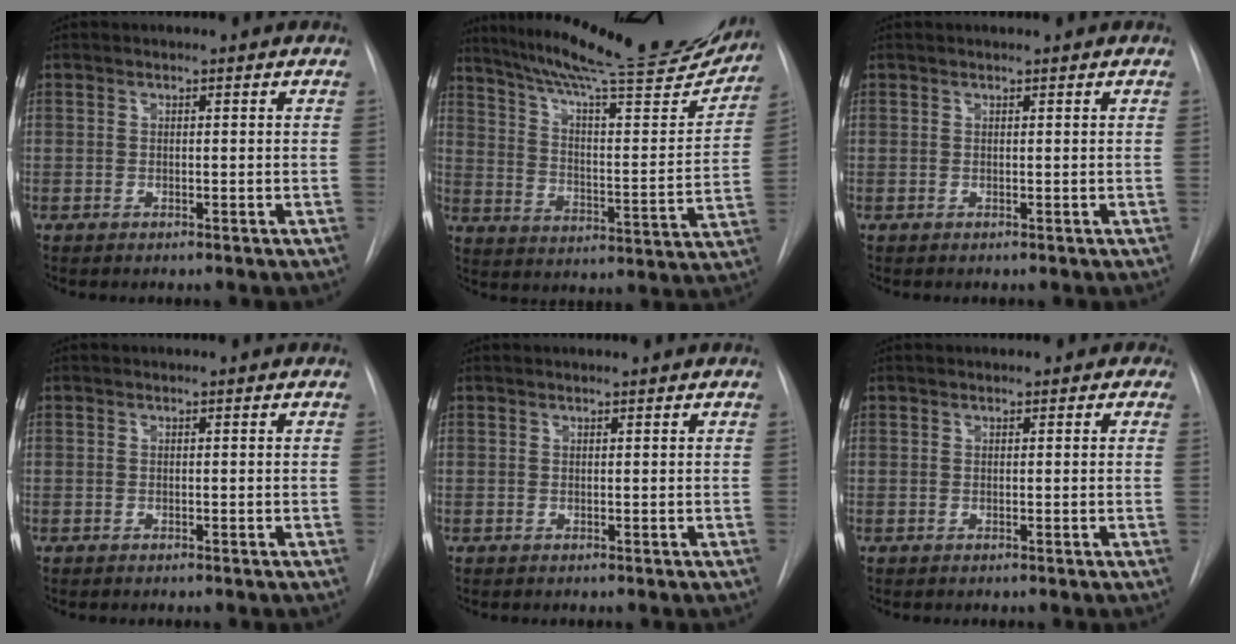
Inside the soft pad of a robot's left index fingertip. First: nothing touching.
{"total": 26.6, "force": [23.7, 2.8, 11.8], "torque": [-0.186, -0.051, 0.322]}
{"total": 0.7, "force": [0.7, -0.1, 0.2], "torque": [-0.004, 0.009, 0.015]}
{"total": 0.0}
{"total": 1.1, "force": [1.0, -0.1, 0.2], "torque": [-0.005, 0.010, 0.019]}
{"total": 1.2, "force": [0.8, 0.8, 0.2], "torque": [0.012, 0.003, 0.004]}